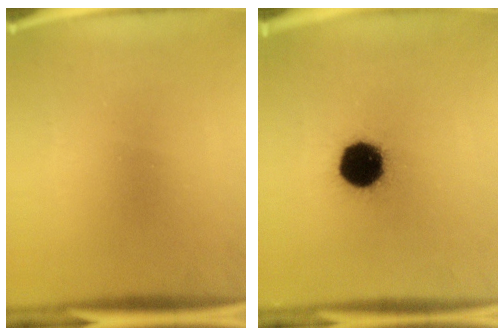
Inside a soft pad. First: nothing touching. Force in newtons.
{"total": 17.2}